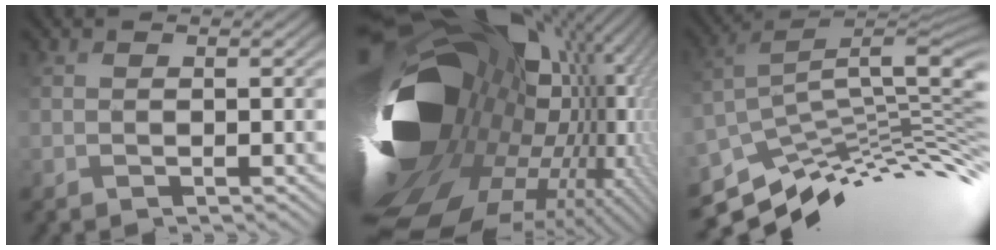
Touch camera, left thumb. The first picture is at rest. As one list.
[{"total": 19.9, "force": [-0.8, 13.1, 15.0], "torque": [-0.308, -0.075, 0.026]}, {"total": 9.1, "force": [-3.9, 2.6, 7.8], "torque": [-0.148, 0.010, -0.056]}]